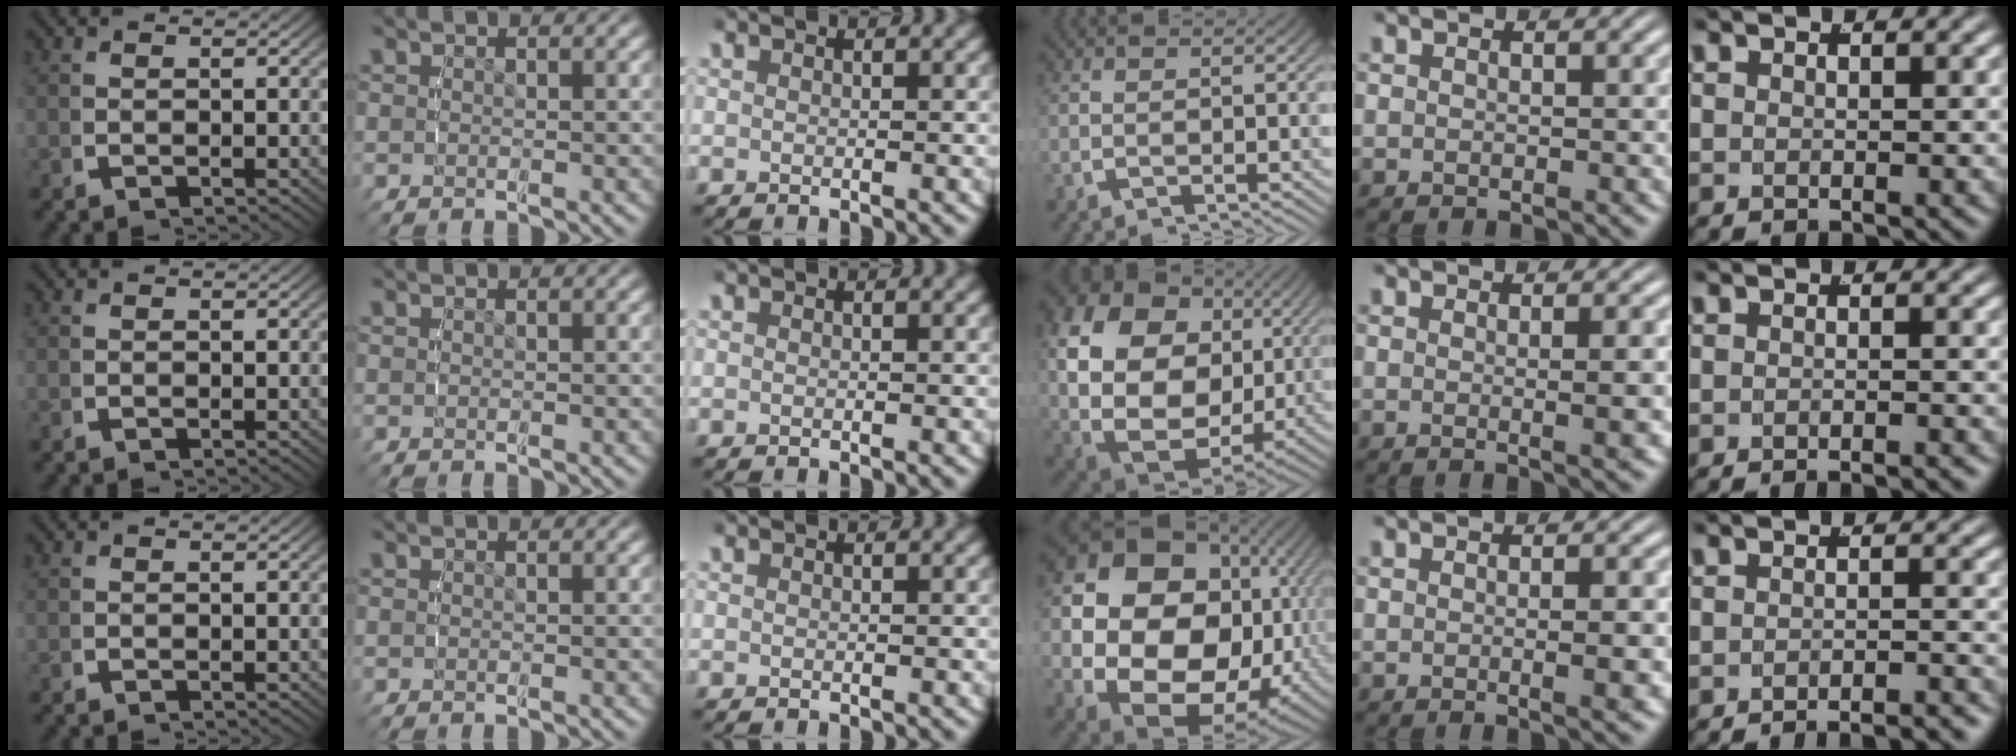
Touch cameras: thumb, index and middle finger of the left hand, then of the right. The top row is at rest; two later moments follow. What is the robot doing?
{"motion": "lift_and_place", "object": "cloth"}